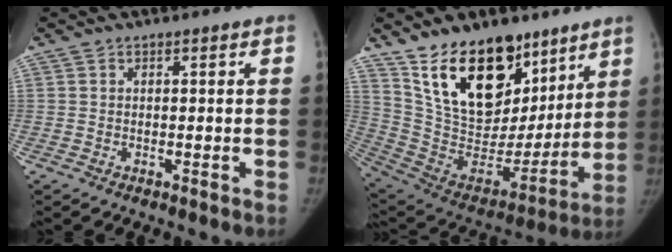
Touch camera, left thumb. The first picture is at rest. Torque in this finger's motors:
{"motor_torque": [2.86, 0.67, 1.12, -1.65, 0.50]}